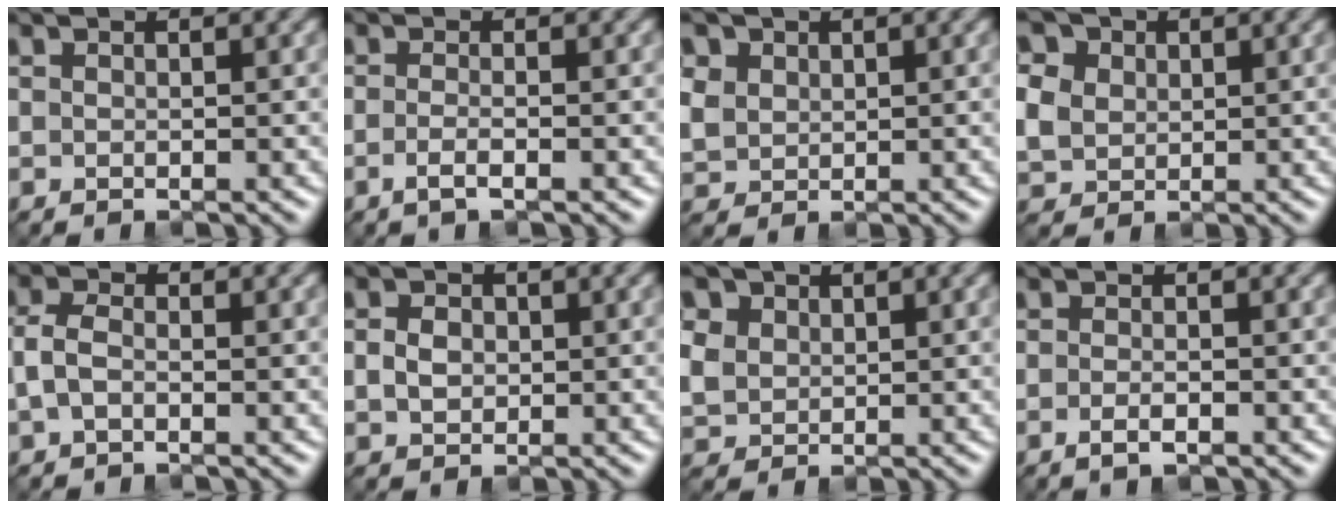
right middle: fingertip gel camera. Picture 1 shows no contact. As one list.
[{"total": 1.7, "force": [-0.7, 0.5, 1.4], "torque": [-0.026, -0.003, -0.019]}, {"total": 3.9, "force": [1.7, 3.2, 1.5], "torque": [-0.068, 0.011, 0.045]}, {"total": 8.4, "force": [3.3, 6.7, 4.0], "torque": [-0.102, 0.026, 0.046]}, {"total": 2.2, "force": [-0.5, 1.3, 1.7], "torque": [-0.041, 0.006, -0.016]}, {"total": 2.1, "force": [0.1, 1.7, 1.2], "torque": [-0.025, 0.000, -0.002]}, {"total": 6.1, "force": [2.7, 4.8, 2.7], "torque": [-0.100, 0.017, 0.047]}, {"total": 1.6, "force": [-0.8, 0.5, 1.3], "torque": [-0.026, -0.004, -0.017]}]